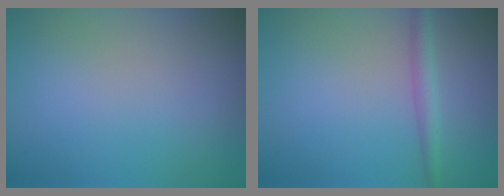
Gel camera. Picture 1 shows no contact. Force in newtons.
{"total": 1.9, "press": 1.8, "slide": 0.1}